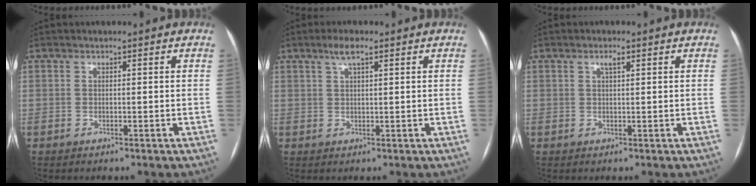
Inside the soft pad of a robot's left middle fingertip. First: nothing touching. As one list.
[{"total": 3.0, "force": [1.9, 0.5, 2.4], "torque": [-0.049, 0.009, 0.036]}, {"total": 1.3, "force": [0.7, 0.2, 1.1], "torque": [-0.022, 0.003, 0.011]}]